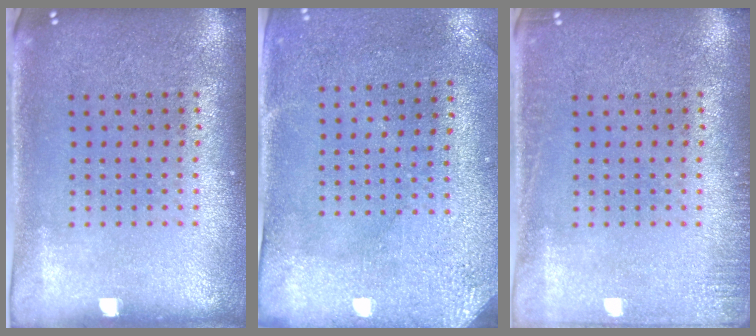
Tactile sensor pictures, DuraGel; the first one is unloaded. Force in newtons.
{"total": 3.1, "press": 2.4, "slide": 2.0}
{"total": 1.3, "press": 1.3, "slide": 0.3}